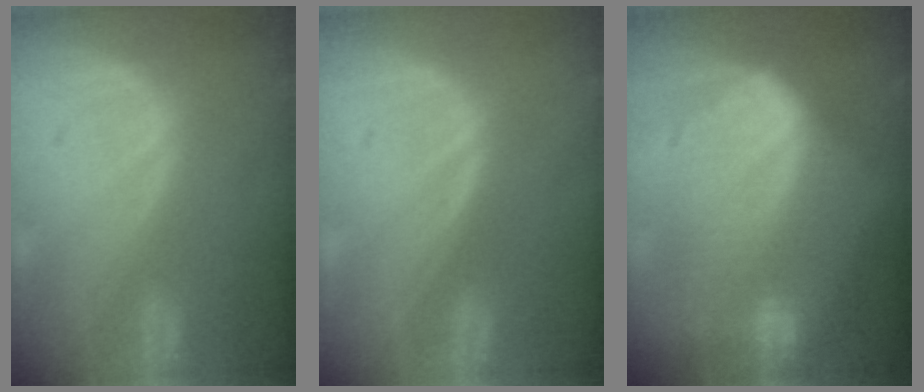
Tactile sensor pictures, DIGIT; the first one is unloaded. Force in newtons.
{"total": 0.0}
{"total": 10.5, "press": 10.4, "slide": 0.6}